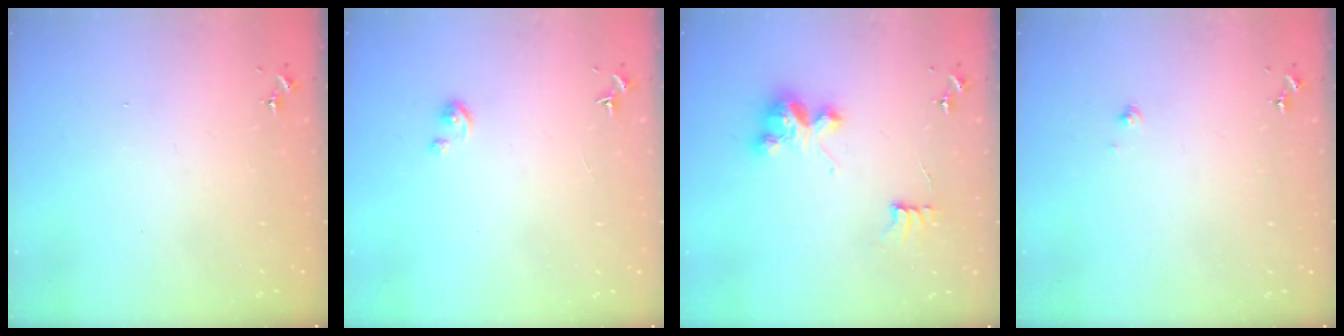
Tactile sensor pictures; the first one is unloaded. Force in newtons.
{"total": 2.6, "press": 2.6, "slide": 0.3}
{"total": 9.0, "press": 9.0, "slide": 0.3}
{"total": 1.2, "press": 1.2, "slide": 0.1}